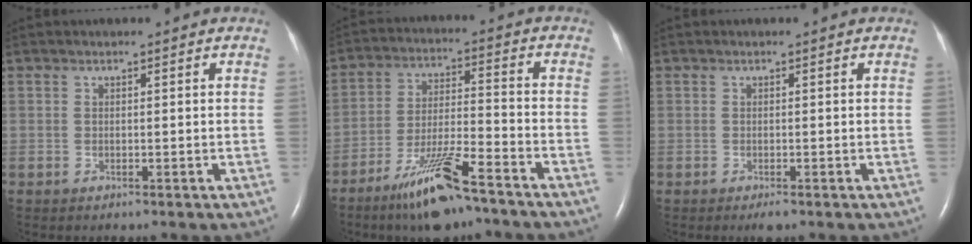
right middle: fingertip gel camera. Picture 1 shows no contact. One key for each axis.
{"total": 11.8, "fx": -8.4, "fy": 1.4, "fz": 8.2, "tx": -0.159, "ty": -0.021, "tz": -0.149}
{"total": 1.1, "fx": -0.7, "fy": 0.2, "fz": 0.8, "tx": -0.014, "ty": -0.003, "tz": -0.009}